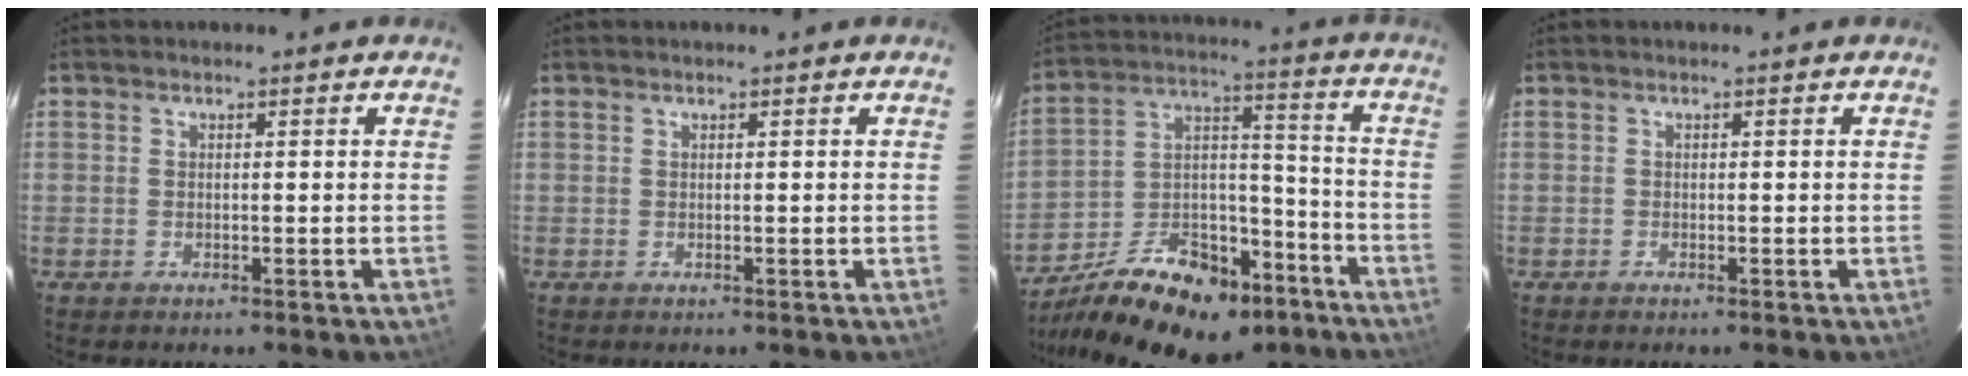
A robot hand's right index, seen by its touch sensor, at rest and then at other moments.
{"total": 0.0}
{"total": 22.0, "force": [-14.8, 11.2, 11.9], "torque": [-0.217, 0.028, -0.222]}
{"total": 0.0}